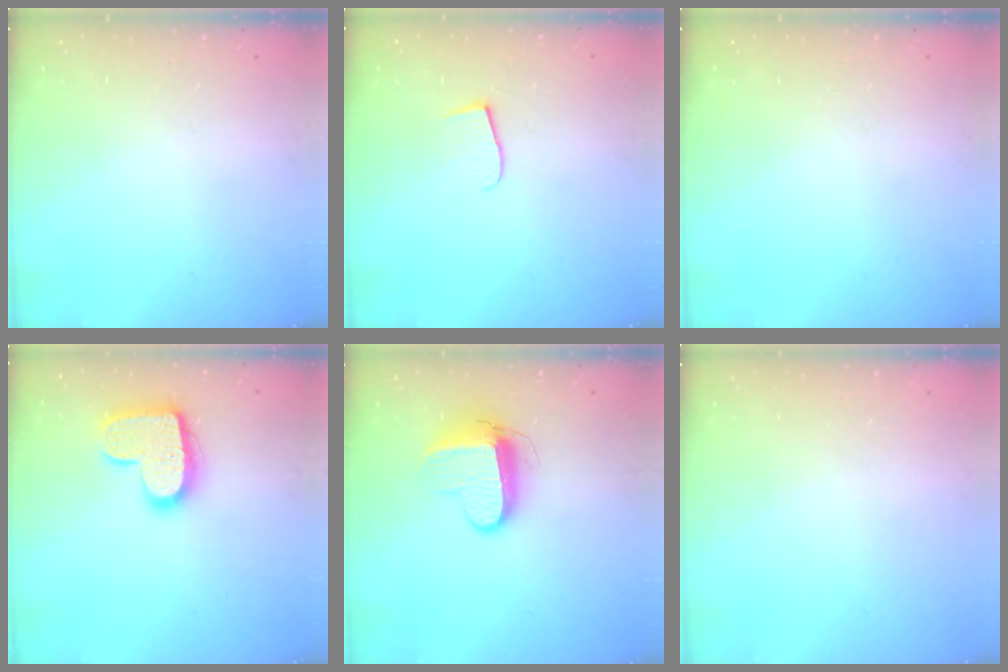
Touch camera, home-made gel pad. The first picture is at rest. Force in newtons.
{"total": 5.5, "press": 5.5, "slide": 0.6}
{"total": 0.0}
{"total": 15.5, "press": 15.4, "slide": 1.0}
{"total": 9.6, "press": 9.6, "slide": 0.9}
{"total": 0.6, "press": 0.5, "slide": 0.2}